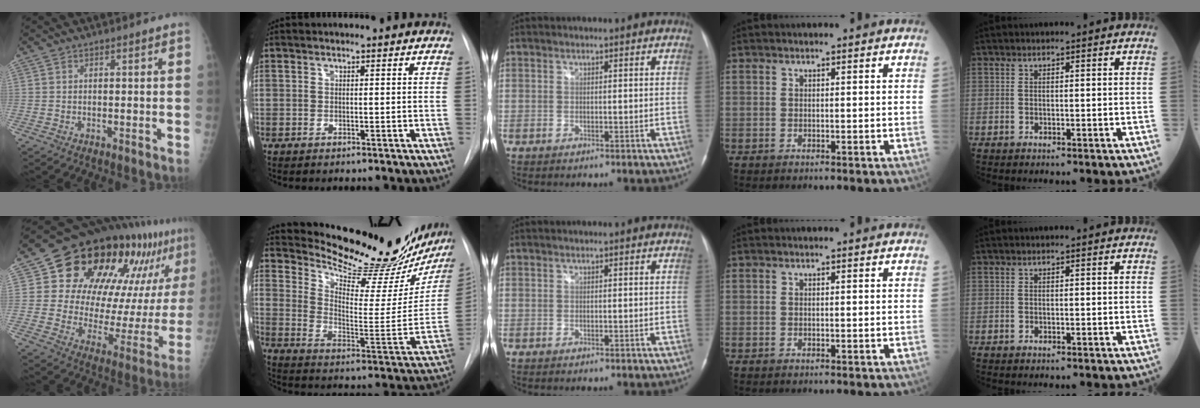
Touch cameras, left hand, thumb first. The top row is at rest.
{"thumb": {"total": 28.5, "force": [16.2, 13.1, 19.4], "torque": [-0.252, -0.034, 0.241]}, "index": {"total": 25.6, "force": [22.6, 4.0, 11.4], "torque": [-0.178, -0.098, 0.301]}}